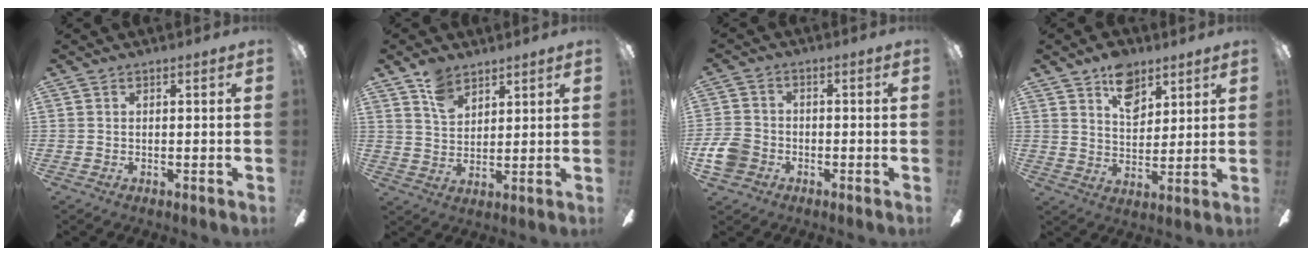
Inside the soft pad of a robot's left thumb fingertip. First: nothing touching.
{"total": 7.2, "force": [5.2, 4.1, 2.9], "torque": [-0.057, -0.014, 0.099]}
{"total": 7.0, "force": [-2.6, 5.5, 3.5], "torque": [-0.087, 0.018, -0.051]}
{"total": 9.9, "force": [6.2, 5.9, 4.9], "torque": [-0.057, -0.026, 0.109]}